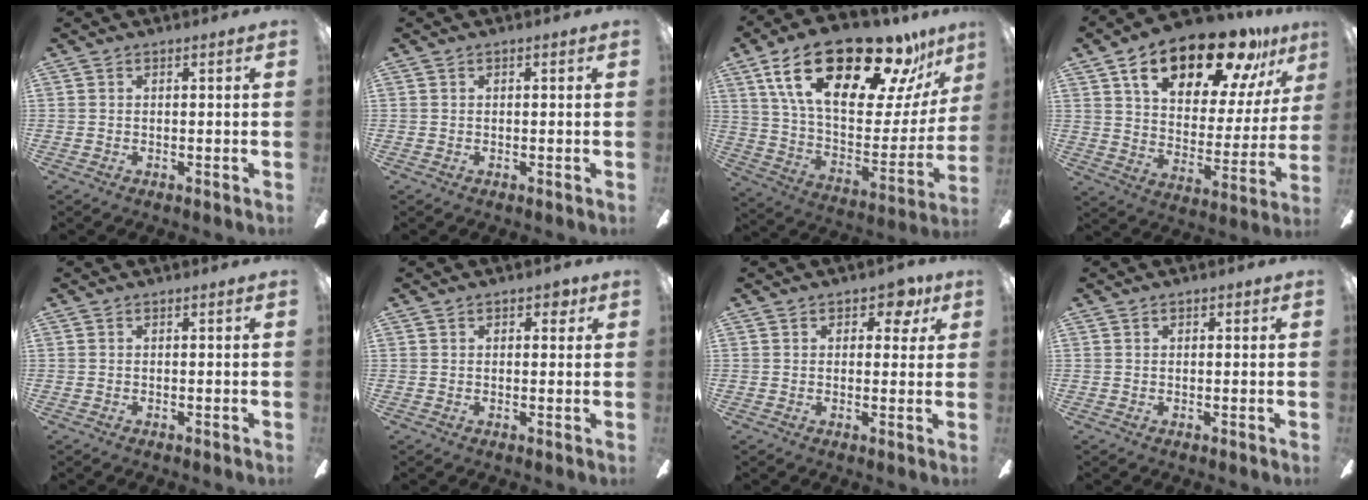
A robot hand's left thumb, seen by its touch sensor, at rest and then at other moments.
{"total": 0.0}
{"total": 29.0, "force": [18.3, 11.0, 19.5], "torque": [-0.335, -0.105, 0.312]}
{"total": 22.1, "force": [14.2, 10.1, 13.7], "torque": [-0.214, -0.071, 0.239]}
{"total": 0.0}
{"total": 2.5, "force": [1.2, 1.5, 1.6], "torque": [-0.018, 0.000, 0.017]}
{"total": 5.4, "force": [2.9, 3.1, 3.3], "torque": [-0.030, -0.005, 0.046]}
{"total": 0.9, "force": [0.4, 0.6, 0.4], "torque": [-0.008, 0.005, 0.007]}